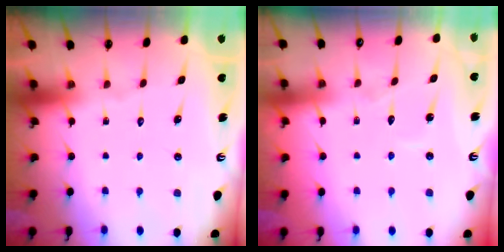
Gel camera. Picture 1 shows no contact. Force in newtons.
{"total": 3.2, "press": 3.1, "slide": 0.4}